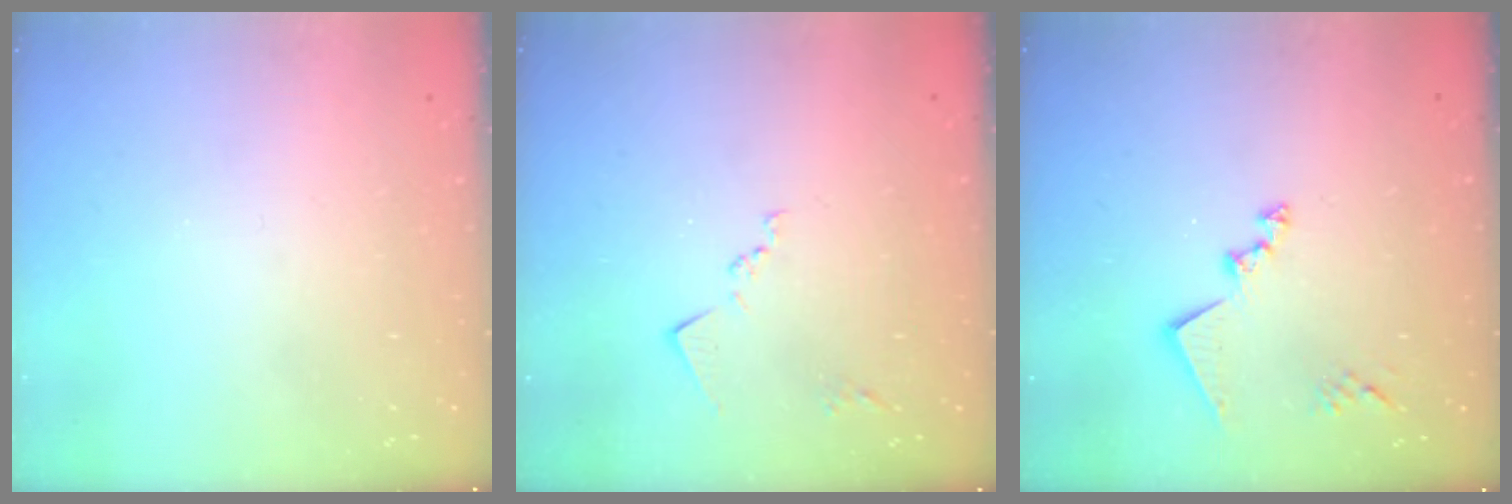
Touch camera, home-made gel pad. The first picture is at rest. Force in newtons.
{"total": 8.4, "press": 8.3, "slide": 0.9}
{"total": 13.5, "press": 13.5, "slide": 0.7}